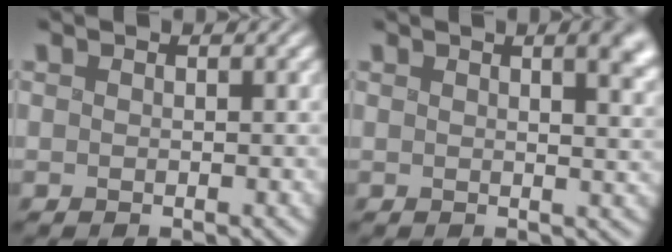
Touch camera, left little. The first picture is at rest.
{"total": 4.7, "force": [2.5, 2.0, 3.5], "torque": [-0.044, -0.001, 0.045]}